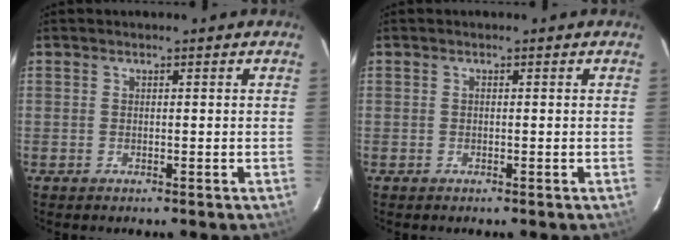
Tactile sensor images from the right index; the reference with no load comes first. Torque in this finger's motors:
{"motor_torque": [0.14, -0.03, 0.13, 0.01]}